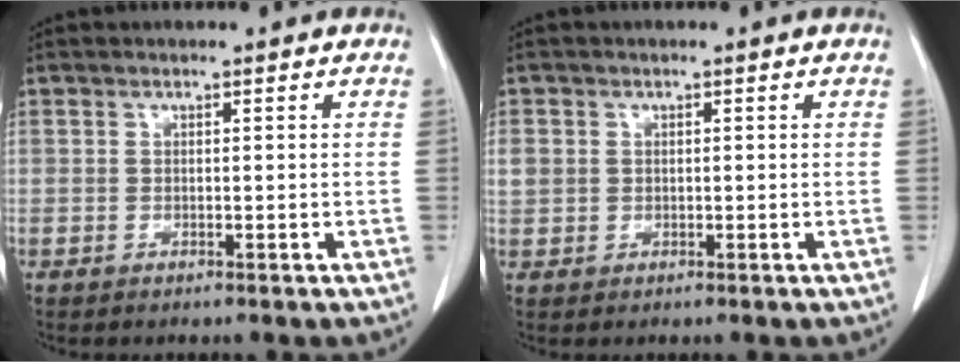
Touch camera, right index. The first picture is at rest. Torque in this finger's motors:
{"motor_torque": [0.45, 0.08, 0.13, 0.02]}